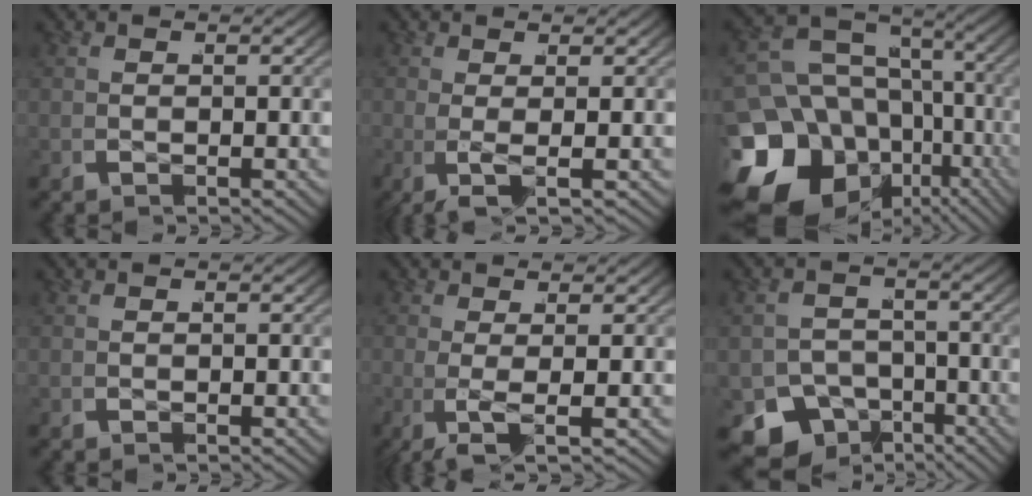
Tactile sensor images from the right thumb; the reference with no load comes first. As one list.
[{"total": 2.3, "force": [-0.2, 0.2, 2.3], "torque": [-0.060, -0.008, -0.001]}, {"total": 18.8, "force": [-5.0, 14.3, 11.1], "torque": [-0.237, -0.068, -0.068]}, {"total": 0.0}, {"total": 3.3, "force": [-0.4, 0.5, 3.2], "torque": [-0.077, -0.012, -0.004]}, {"total": 11.4, "force": [-6.1, 8.8, 3.8], "torque": [-0.079, -0.063, -0.090]}]